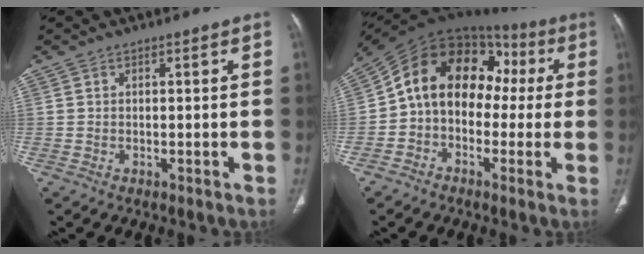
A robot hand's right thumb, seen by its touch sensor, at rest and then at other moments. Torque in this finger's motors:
{"motor_torque": [0.17, 0.75, 0.33, -0.09, 0.17]}